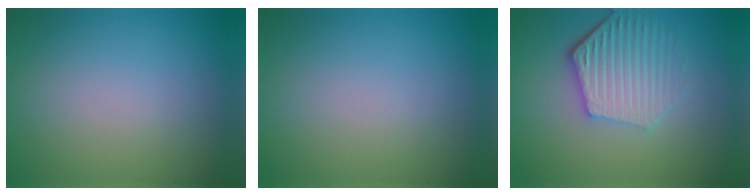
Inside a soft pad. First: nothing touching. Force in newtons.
{"total": 0.0}
{"total": 5.7, "press": 4.3, "slide": 3.8}